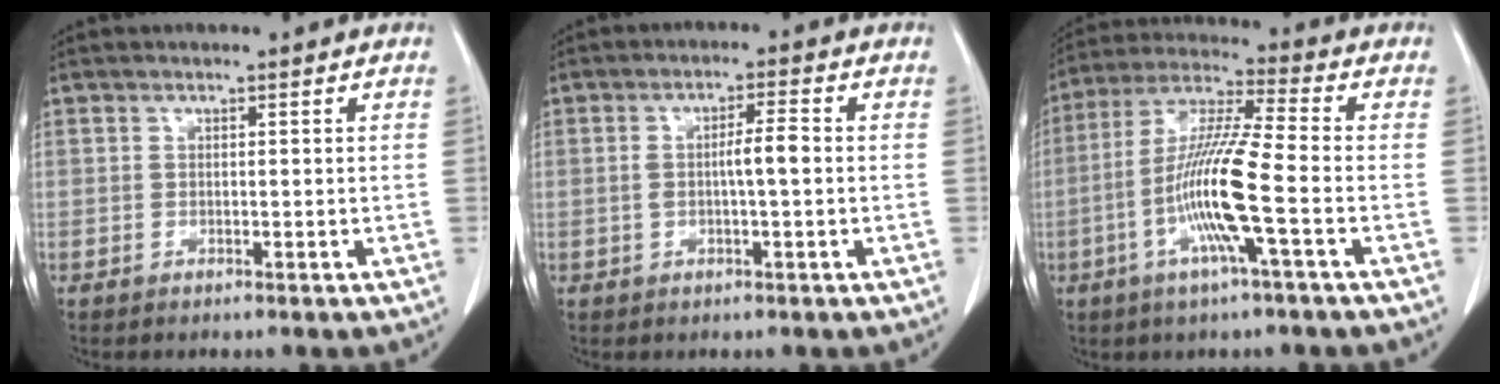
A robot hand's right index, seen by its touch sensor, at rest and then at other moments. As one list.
[{"total": 3.9, "force": [-0.1, 0.5, 3.8], "torque": [-0.066, 0.008, -0.001]}, {"total": 12.9, "force": [-3.4, -0.1, 12.4], "torque": [-0.248, -0.005, -0.075]}]